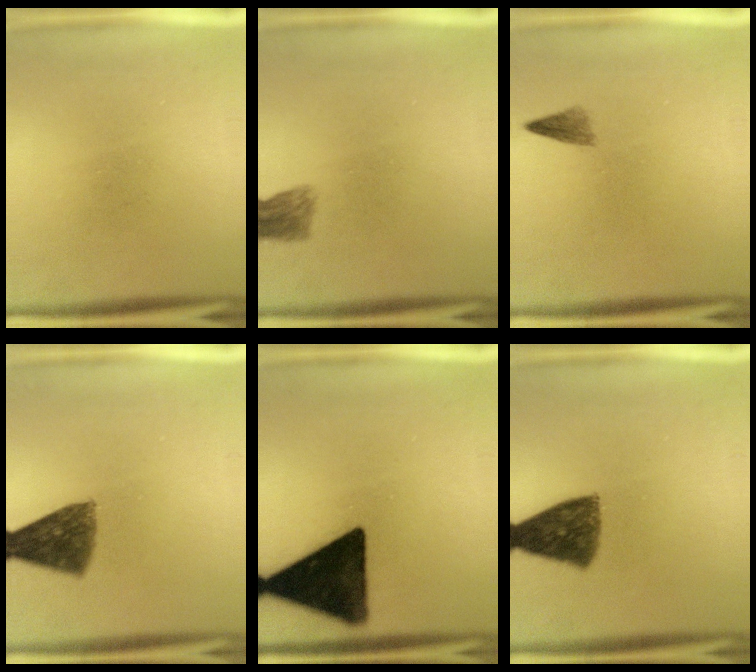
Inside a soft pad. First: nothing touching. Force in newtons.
{"total": 2.9}
{"total": 1.7}
{"total": 8.5}
{"total": 17.1}
{"total": 9.1}